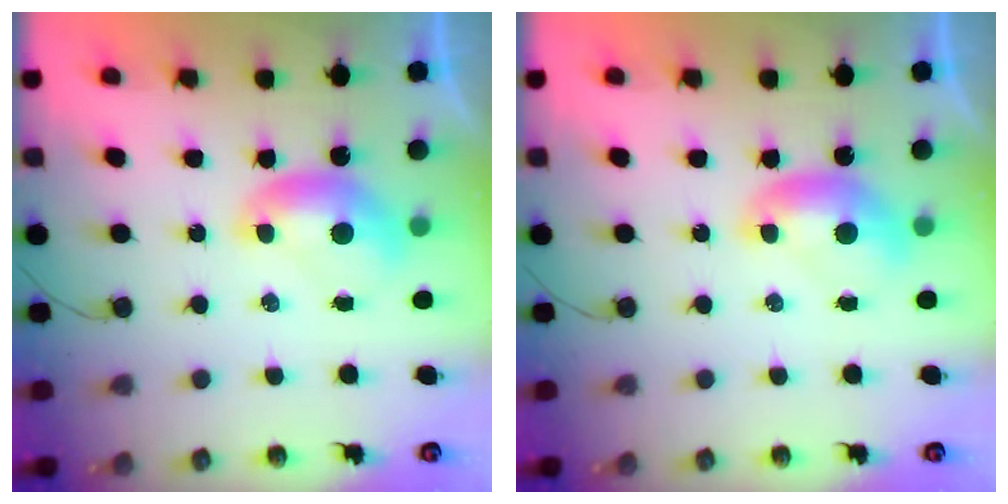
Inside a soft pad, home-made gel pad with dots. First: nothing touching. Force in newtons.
{"total": 0.0}